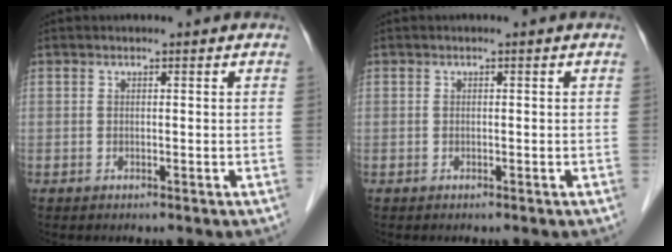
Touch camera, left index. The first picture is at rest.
{"total": 0.0}